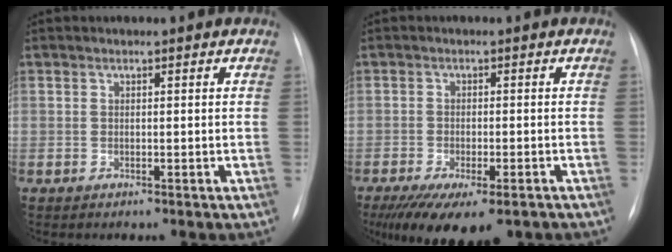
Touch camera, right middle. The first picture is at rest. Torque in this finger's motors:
{"motor_torque": [1.20, -0.94, 0.26, 0.10]}